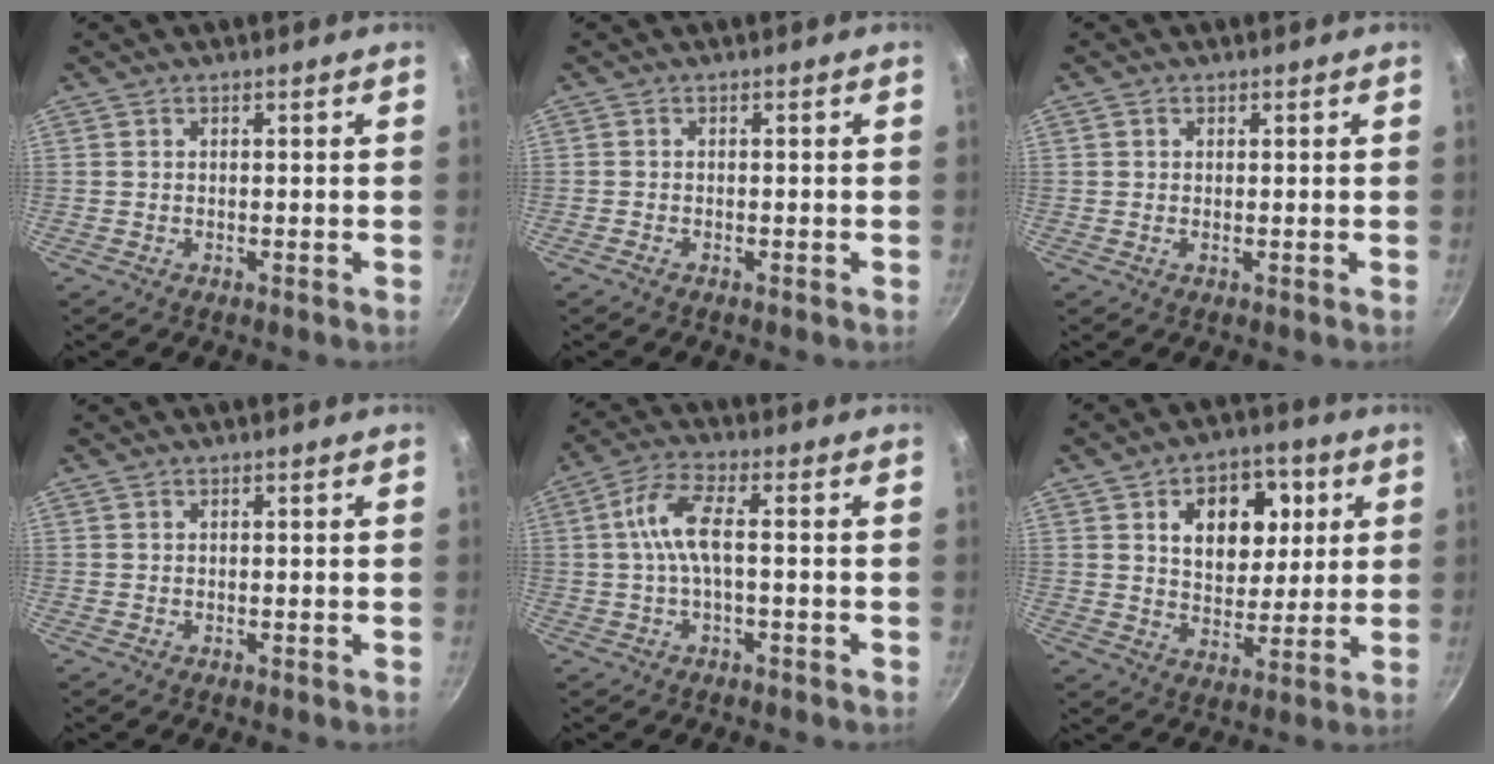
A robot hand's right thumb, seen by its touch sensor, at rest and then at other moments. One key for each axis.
{"total": 0.7, "fx": -0.5, "fy": 0.3, "fz": 0.3, "tx": -0.013, "ty": 0.002, "tz": -0.014}
{"total": 0.9, "fx": 0.3, "fy": 0.7, "fz": 0.4, "tx": -0.006, "ty": 0.004, "tz": 0.003}
{"total": 0.0}
{"total": 7.3, "fx": -0.3, "fy": 2.7, "fz": 6.8, "tx": -0.147, "ty": 0.025, "tz": -0.013}
{"total": 13.9, "fx": 4.4, "fy": 9.6, "fz": 9.1, "tx": -0.081, "ty": -0.013, "tz": 0.066}